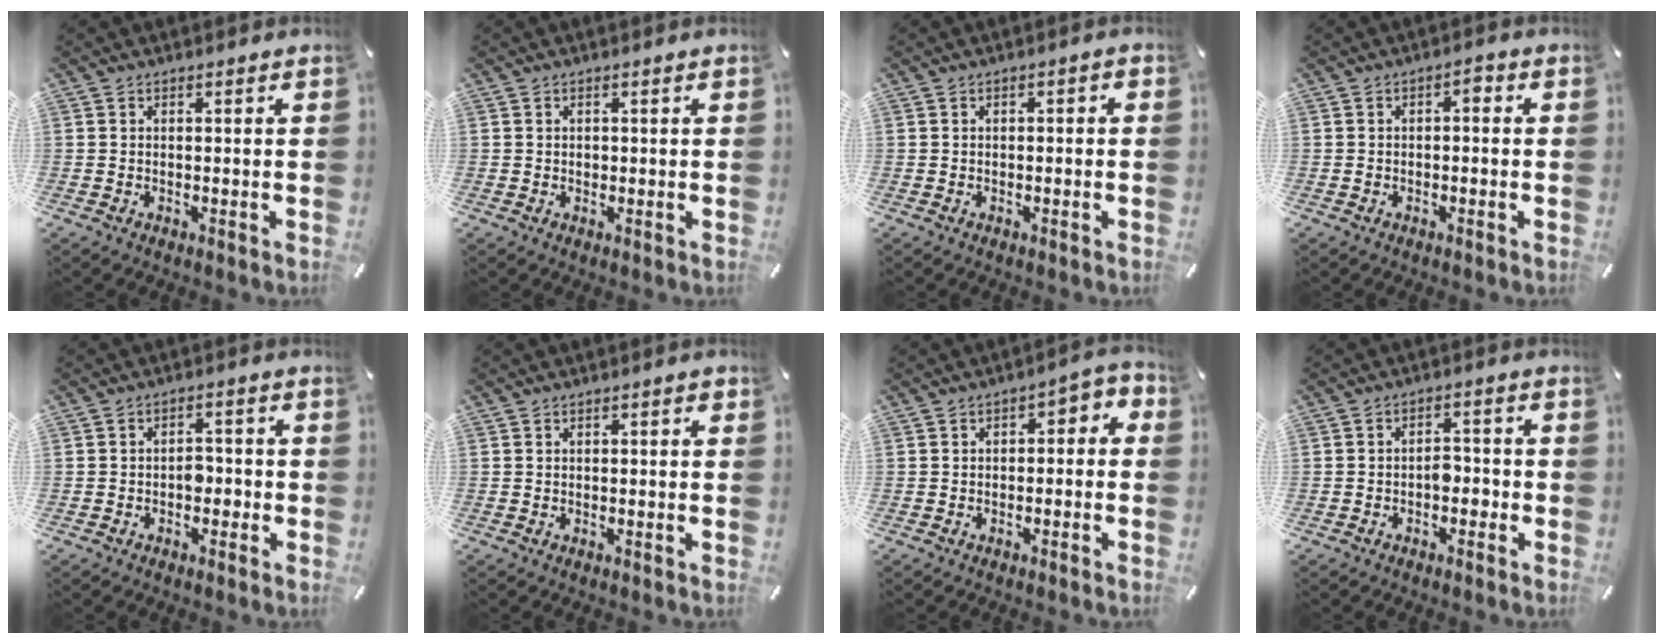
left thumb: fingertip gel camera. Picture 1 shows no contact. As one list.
[{"total": 0.7, "force": [0.1, 0.6, 0.4], "torque": [-0.009, 0.002, 0.000]}, {"total": 1.1, "force": [-0.7, 0.5, 0.7], "torque": [-0.013, 0.003, -0.013]}, {"total": 2.4, "force": [-1.0, 1.3, 1.7], "torque": [-0.033, 0.011, -0.022]}, {"total": 3.3, "force": [-1.3, 2.3, 2.0], "torque": [-0.037, 0.009, -0.026]}, {"total": 0.8, "force": [-0.1, 0.3, 0.7], "torque": [-0.013, 0.001, -0.003]}, {"total": 3.4, "force": [-2.0, 1.8, 2.1], "torque": [-0.037, 0.020, -0.042]}, {"total": 3.6, "force": [-1.7, 2.4, 2.2], "torque": [-0.041, 0.011, -0.033]}]